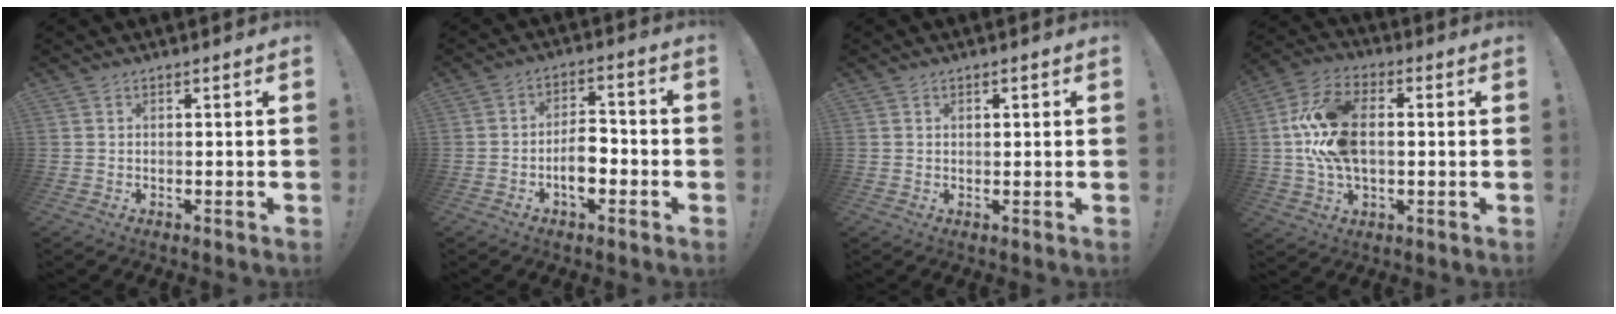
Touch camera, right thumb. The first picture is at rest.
{"total": 7.4, "force": [-2.5, 4.0, 5.8], "torque": [-0.090, 0.007, -0.048]}
{"total": 0.6, "force": [0.2, 0.5, 0.2], "torque": [-0.004, 0.002, 0.005]}
{"total": 16.9, "force": [0.6, 11.1, 12.7], "torque": [-0.232, 0.013, 0.010]}